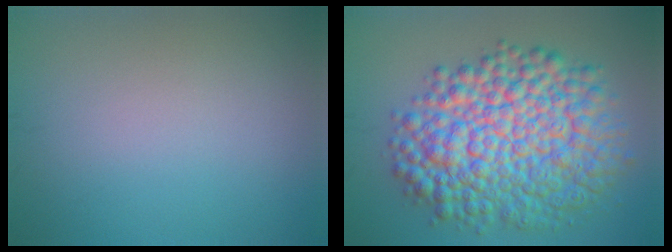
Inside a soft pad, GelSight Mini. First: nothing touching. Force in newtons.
{"total": 12.2, "press": 12.2, "slide": 0.2}